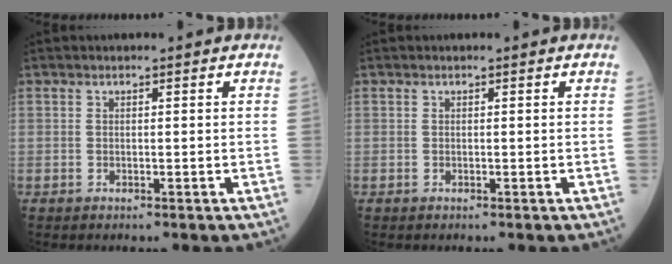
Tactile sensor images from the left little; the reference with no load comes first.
{"total": 0.0}